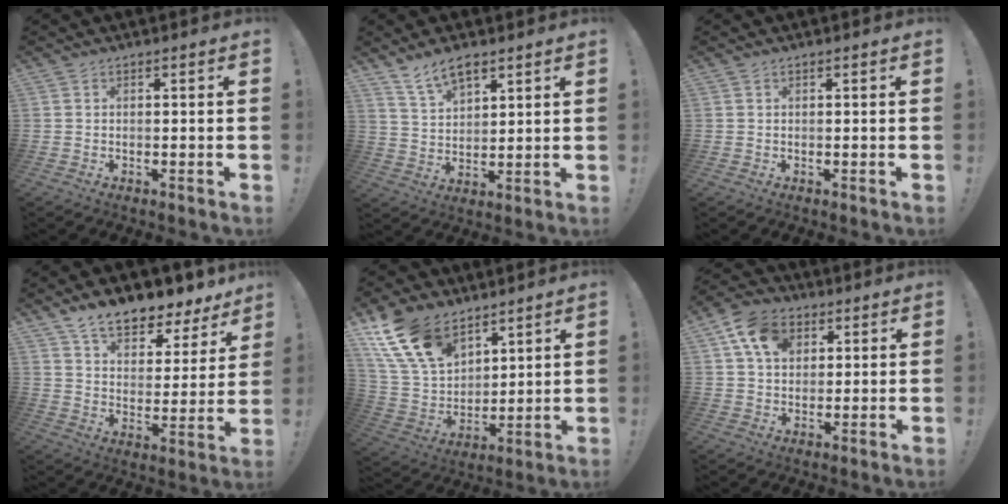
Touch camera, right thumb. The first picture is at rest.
{"total": 8.6, "force": [6.3, 4.1, 4.2], "torque": [-0.073, -0.029, 0.121]}
{"total": 0.0}
{"total": 11.4, "force": [9.7, 3.9, 4.6], "torque": [-0.075, -0.083, 0.168]}
{"total": 17.4, "force": [11.2, 10.0, 8.7], "torque": [-0.190, -0.067, 0.213]}
{"total": 12.2, "force": [4.8, 9.0, 6.8], "torque": [-0.108, -0.003, 0.093]}